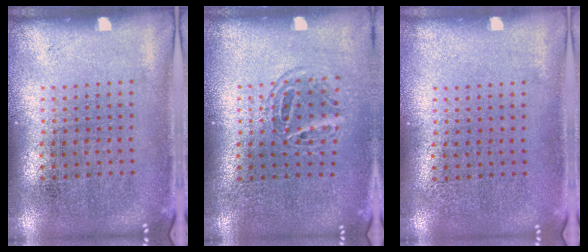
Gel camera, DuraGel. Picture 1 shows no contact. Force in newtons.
{"total": 1.6, "press": 1.2, "slide": 1.0}
{"total": 0.0}